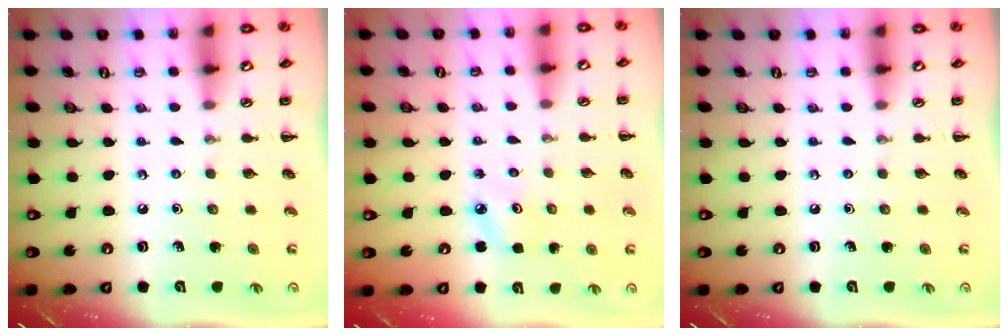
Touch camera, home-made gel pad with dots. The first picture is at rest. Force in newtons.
{"total": 4.3, "press": 4.2, "slide": 1.0}
{"total": 0.0}